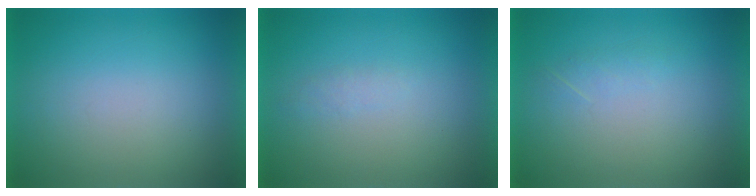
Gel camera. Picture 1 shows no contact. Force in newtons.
{"total": 1.2}
{"total": 1.3}